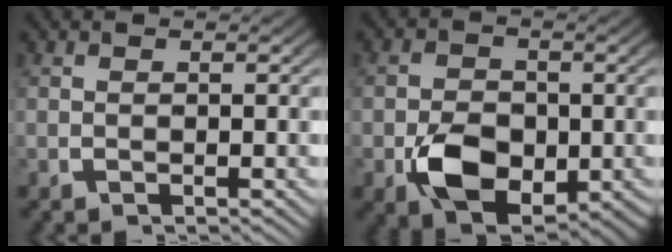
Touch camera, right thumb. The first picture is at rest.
{"total": 8.5, "force": [-2.1, 5.8, 5.9], "torque": [-0.121, -0.040, -0.017]}